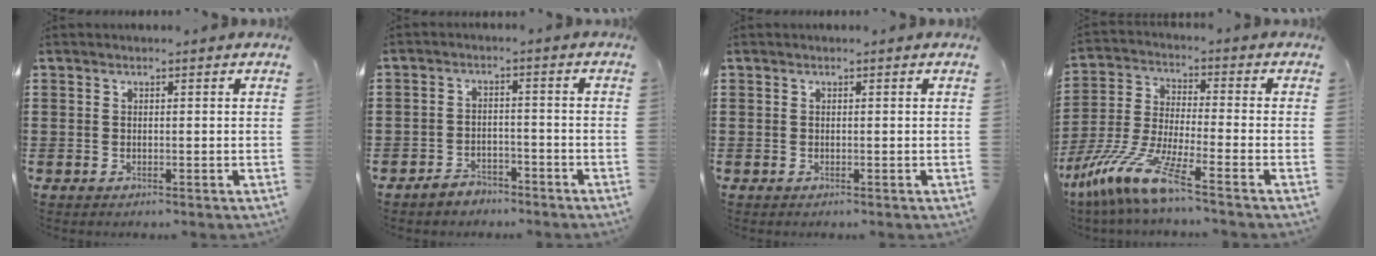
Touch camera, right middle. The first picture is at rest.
{"total": 3.2, "force": [-3.0, 1.0, 0.1], "torque": [-0.007, 0.005, -0.063]}
{"total": 0.0}
{"total": 11.1, "force": [-8.5, 0.4, 7.1], "torque": [-0.170, -0.008, -0.179]}